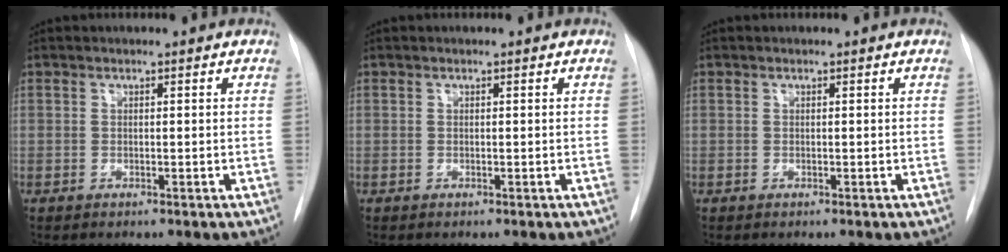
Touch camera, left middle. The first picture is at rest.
{"total": 0.0}
{"total": 0.0}